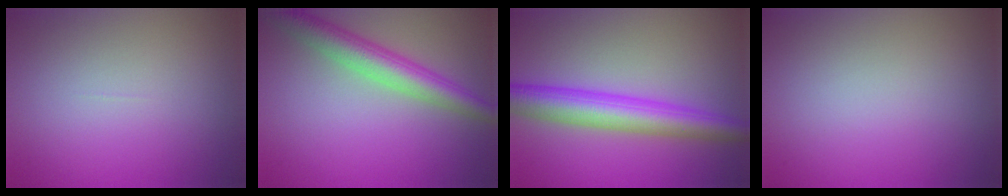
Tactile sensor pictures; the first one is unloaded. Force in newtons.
{"total": 5.2, "press": 5.2, "slide": 0.2}
{"total": 6.2, "press": 6.2, "slide": 0.1}
{"total": 0.0}